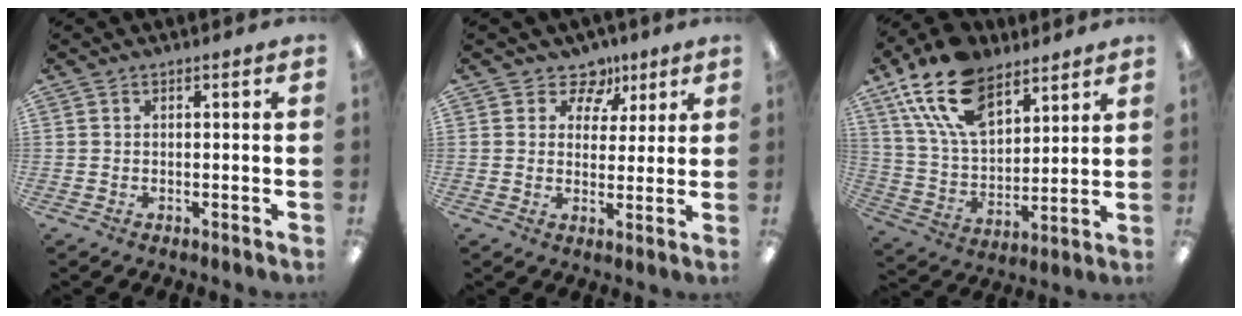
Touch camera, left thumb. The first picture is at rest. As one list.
[{"total": 8.1, "force": [4.7, 6.1, 2.6], "torque": [-0.035, -0.024, 0.084]}, {"total": 18.9, "force": [11.6, 10.5, 10.6], "torque": [-0.223, -0.045, 0.213]}]